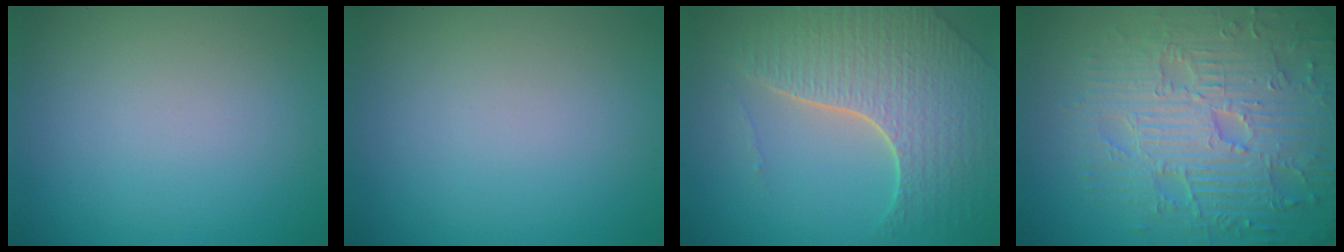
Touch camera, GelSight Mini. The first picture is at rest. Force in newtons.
{"total": 0.0}
{"total": 7.4, "press": 5.3, "slide": 5.2}
{"total": 9.0, "press": 6.5, "slide": 6.2}